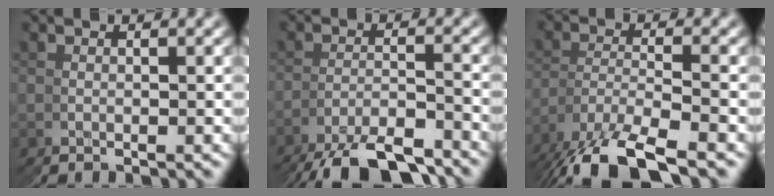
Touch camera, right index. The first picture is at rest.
{"total": 6.9, "force": [-6.0, 1.5, 3.1], "torque": [-0.044, -0.007, -0.095]}
{"total": 5.3, "force": [-1.8, 2.9, 4.0], "torque": [-0.087, -0.010, -0.022]}